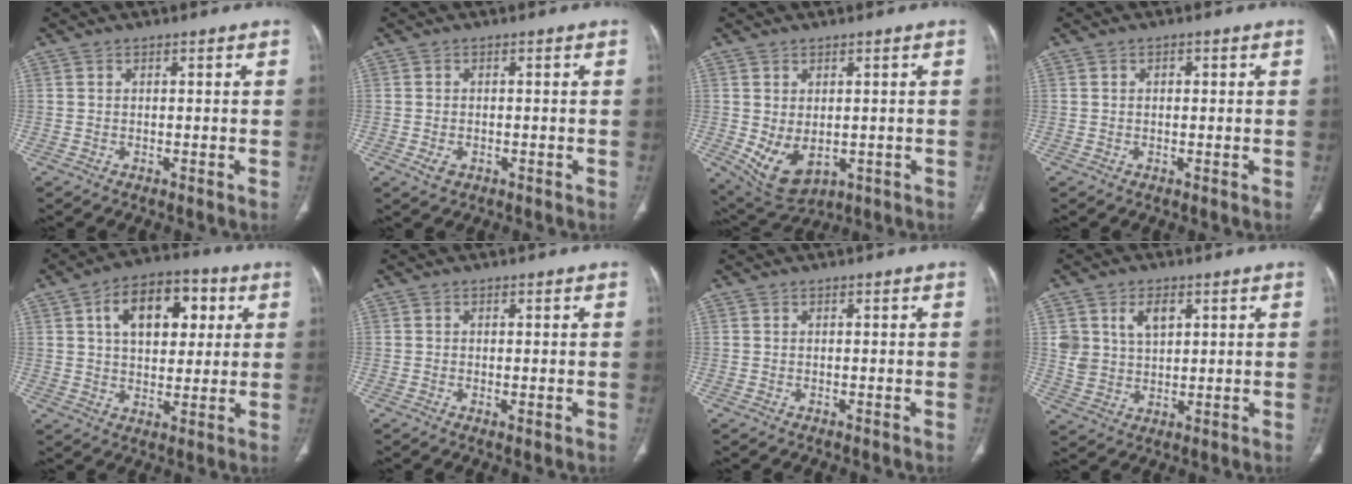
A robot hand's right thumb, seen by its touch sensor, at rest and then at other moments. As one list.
[{"total": 2.3, "force": [-0.8, 1.6, 1.4], "torque": [-0.024, 0.004, -0.009]}, {"total": 8.2, "force": [-1.1, 5.3, 6.2], "torque": [-0.101, -0.008, 0.007]}, {"total": 1.2, "force": [0.3, 0.8, 0.8], "torque": [-0.013, 0.003, 0.005]}, {"total": 14.6, "force": [4.6, 8.9, 10.7], "torque": [-0.128, 0.004, 0.070]}, {"total": 1.0, "force": [-0.2, 0.4, 1.0], "torque": [-0.021, -0.005, -0.003]}, {"total": 0.0}, {"total": 7.3, "force": [3.0, 4.8, 4.5], "torque": [-0.065, -0.013, 0.063]}]